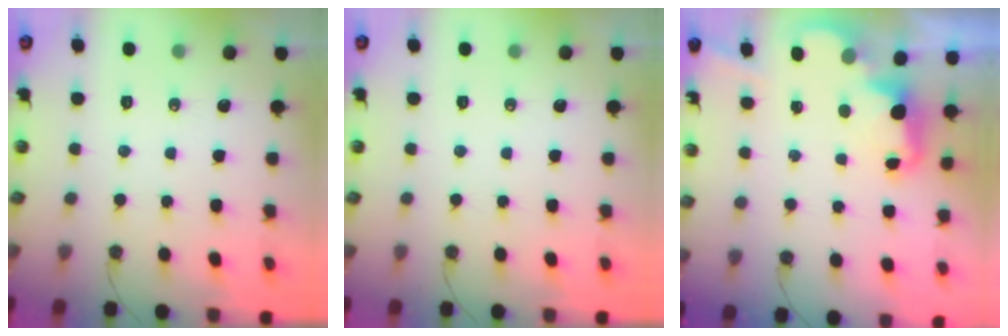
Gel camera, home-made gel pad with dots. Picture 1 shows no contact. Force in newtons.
{"total": 0.0}
{"total": 2.4, "press": 2.4, "slide": 0.5}